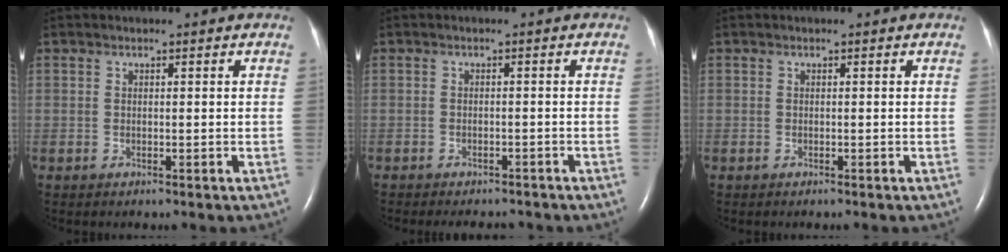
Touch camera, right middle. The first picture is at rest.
{"total": 6.4, "force": [-5.6, 2.0, 2.2], "torque": [-0.028, -0.003, -0.066]}
{"total": 0.0}